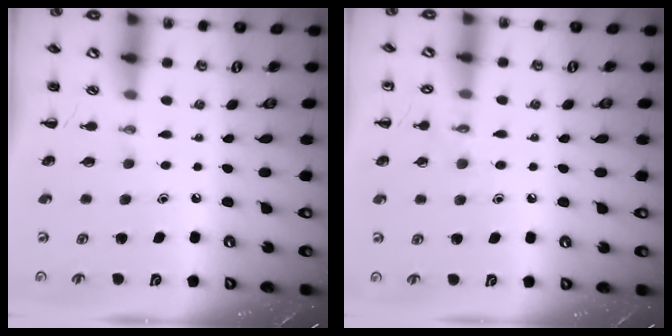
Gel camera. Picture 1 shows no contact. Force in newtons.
{"total": 7.4, "press": 7.1, "slide": 1.9}